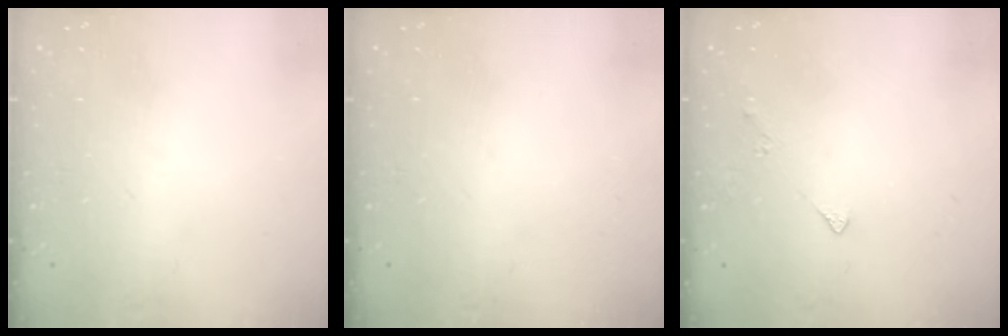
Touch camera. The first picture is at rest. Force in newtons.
{"total": 0.0}
{"total": 2.8, "press": 2.8, "slide": 0.5}